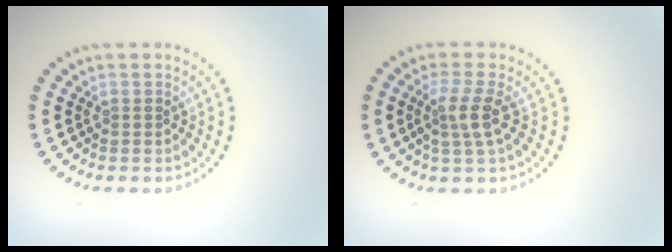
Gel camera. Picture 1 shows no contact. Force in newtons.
{"total": 2.7, "press": 2.3, "slide": 1.5}